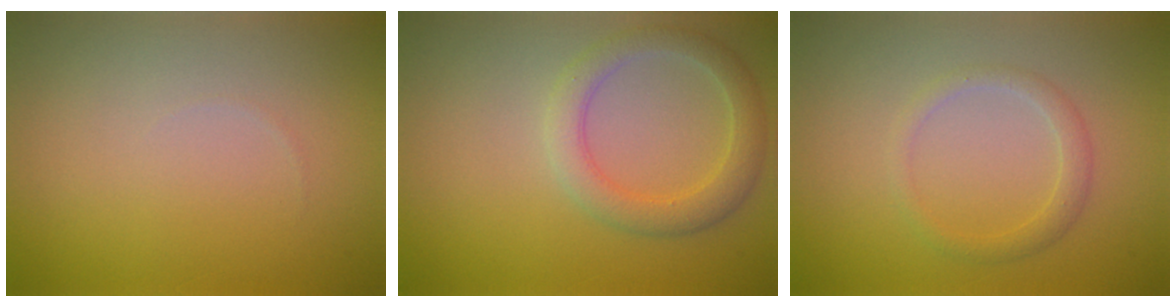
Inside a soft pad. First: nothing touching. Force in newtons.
{"total": 3.3, "press": 3.3, "slide": 0.1}
{"total": 1.6, "press": 1.6, "slide": 0.1}